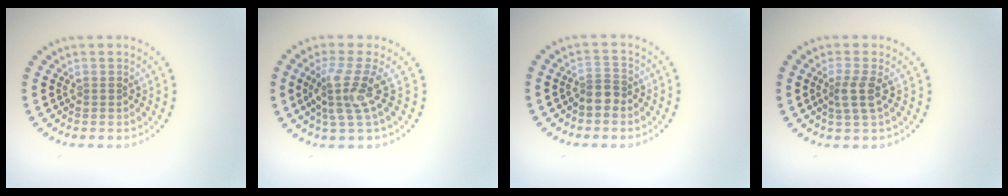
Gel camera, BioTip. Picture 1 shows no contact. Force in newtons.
{"total": 3.5, "press": 2.6, "slide": 2.3}
{"total": 2.1, "press": 1.7, "slide": 1.2}
{"total": 2.2, "press": 1.8, "slide": 1.3}